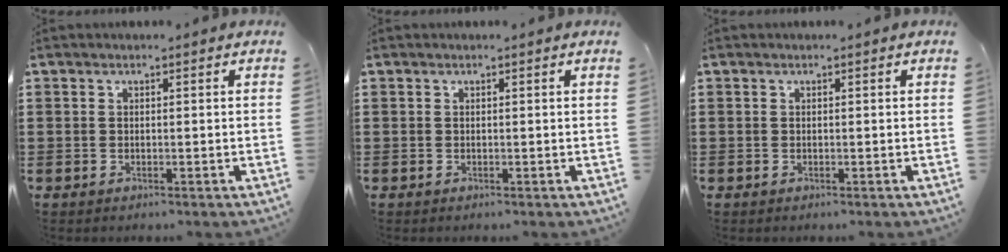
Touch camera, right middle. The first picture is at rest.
{"total": 0.0}
{"total": 0.0}